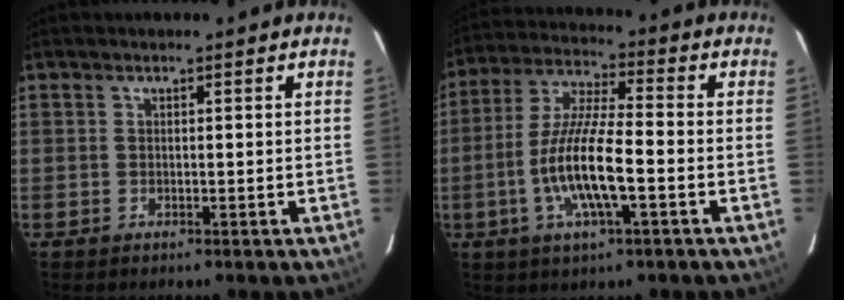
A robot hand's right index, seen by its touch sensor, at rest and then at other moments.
{"total": 13.0, "force": [-3.8, 2.4, 12.1], "torque": [-0.250, -0.005, -0.074]}